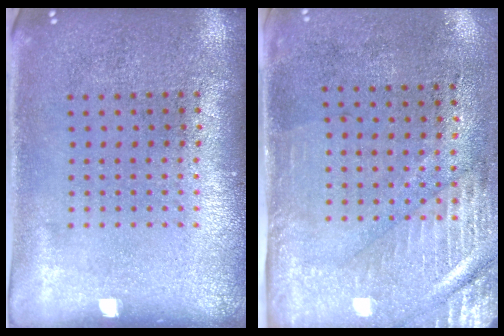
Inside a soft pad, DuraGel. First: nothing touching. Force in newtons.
{"total": 3.0, "press": 2.4, "slide": 1.6}